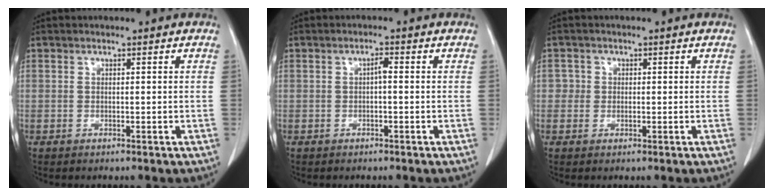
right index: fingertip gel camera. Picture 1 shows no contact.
{"total": 1.3, "force": [-0.1, 0.3, 1.3], "torque": [-0.021, 0.004, -0.001]}
{"total": 1.7, "force": [0.1, 1.7, 0.1], "torque": [0.011, 0.005, -0.002]}